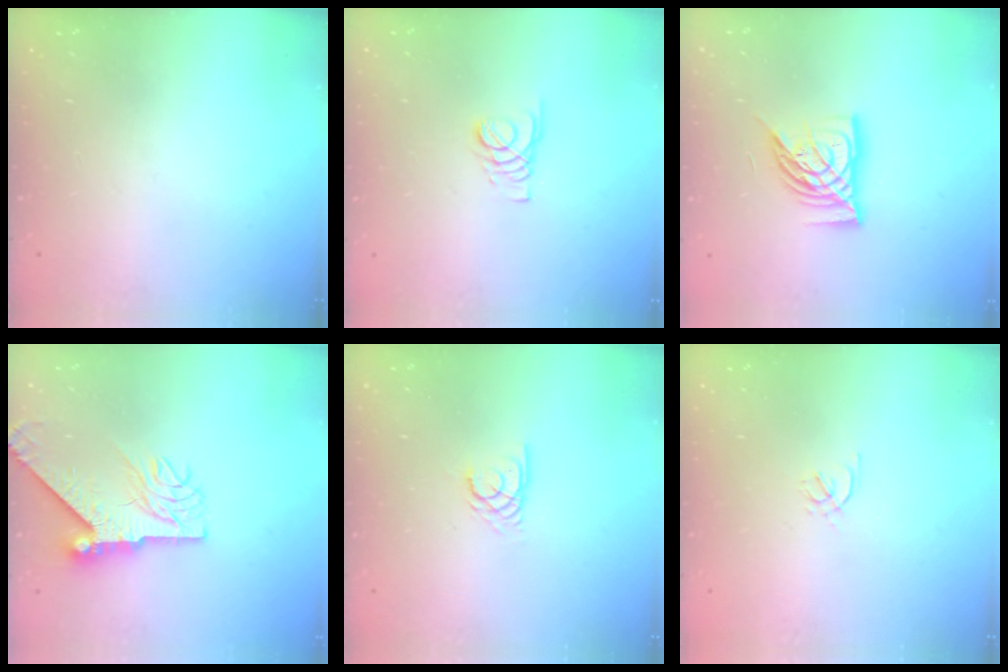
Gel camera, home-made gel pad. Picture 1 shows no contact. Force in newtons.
{"total": 1.8, "press": 1.7, "slide": 0.1}
{"total": 11.6, "press": 11.5, "slide": 1.5}
{"total": 10.2, "press": 10.1, "slide": 1.6}
{"total": 2.7, "press": 2.7, "slide": 0.1}
{"total": 1.7, "press": 1.6, "slide": 0.5}